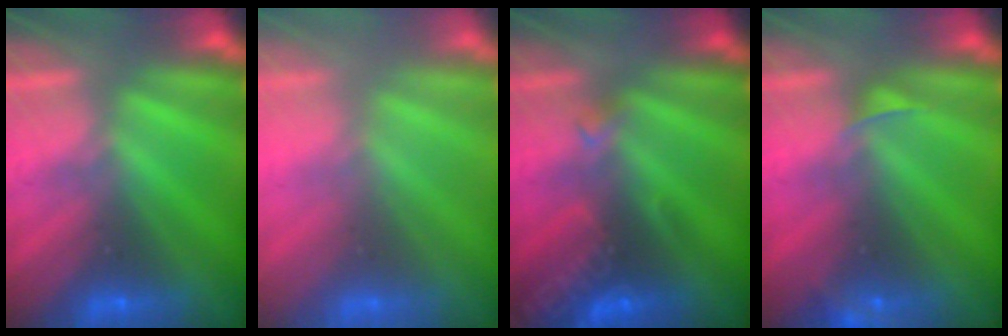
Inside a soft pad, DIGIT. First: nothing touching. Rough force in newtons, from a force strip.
{"total": 3.0}
{"total": 2.7}
{"total": 2.5}